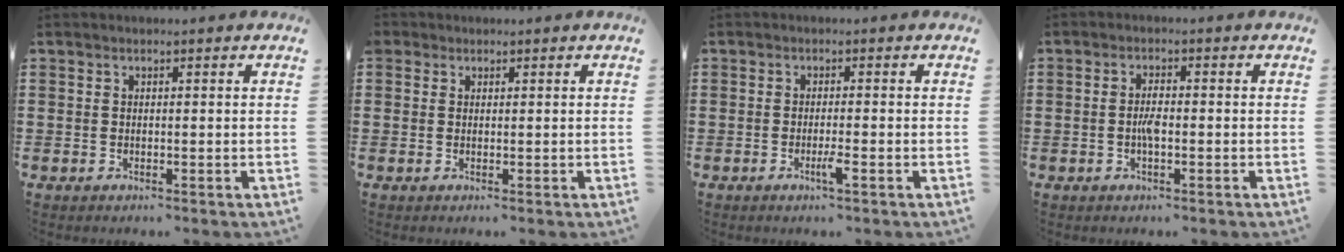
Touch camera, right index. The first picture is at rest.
{"total": 0.9, "force": [0.5, 0.7, -0.1], "torque": [0.000, 0.003, 0.010]}
{"total": 2.1, "force": [-1.1, 0.1, 1.8], "torque": [-0.036, -0.004, -0.022]}
{"total": 2.6, "force": [-0.6, 0.7, 2.5], "torque": [-0.054, 0.000, -0.013]}